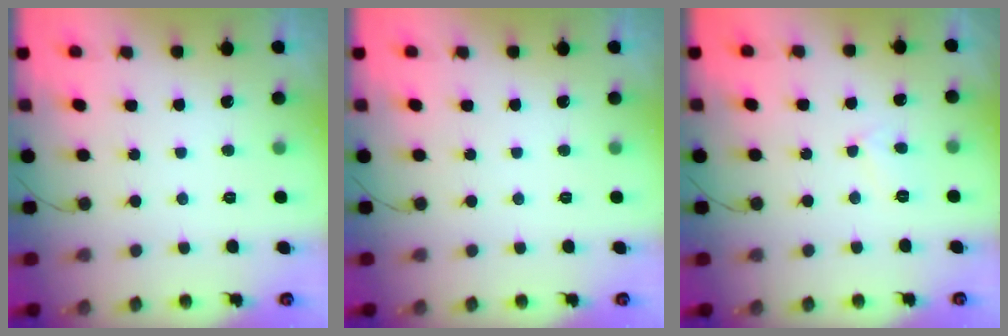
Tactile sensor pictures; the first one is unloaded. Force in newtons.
{"total": 0.0}
{"total": 2.8, "press": 2.8, "slide": 0.2}